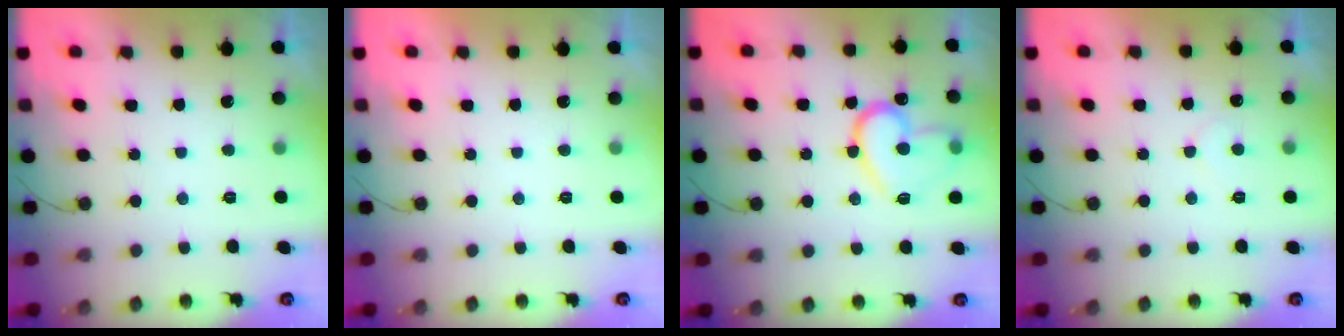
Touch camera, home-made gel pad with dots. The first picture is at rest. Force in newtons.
{"total": 2.0, "press": 2.0, "slide": 0.1}
{"total": 15.9, "press": 15.8, "slide": 0.8}
{"total": 4.4, "press": 4.4, "slide": 0.3}